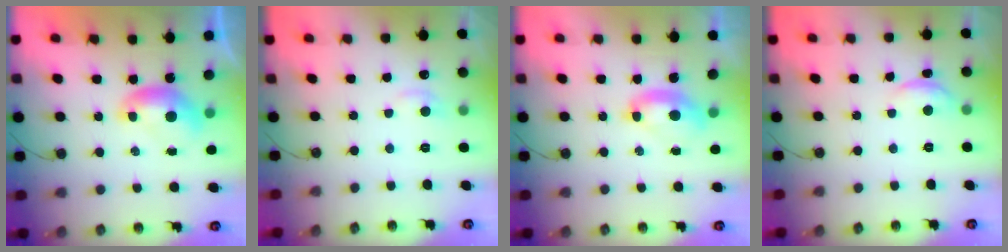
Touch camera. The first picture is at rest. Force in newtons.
{"total": 1.1, "press": 0.7, "slide": 0.9}
{"total": 2.4, "press": 2.3, "slide": 0.7}
{"total": 1.5, "press": 1.3, "slide": 0.7}